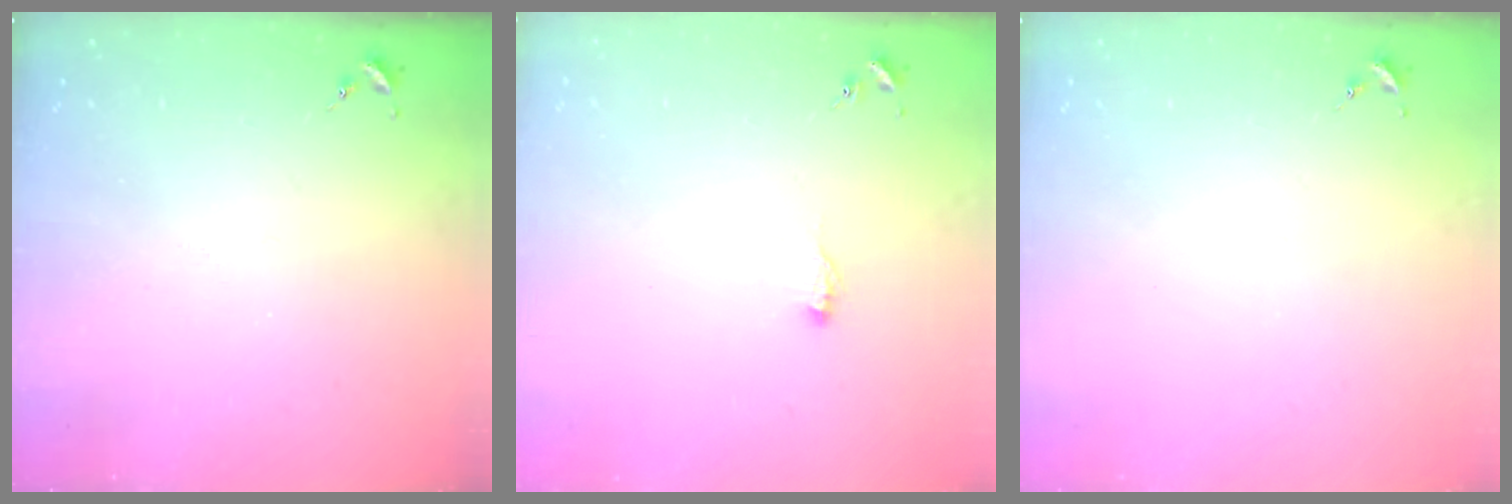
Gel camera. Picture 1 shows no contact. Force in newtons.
{"total": 6.0, "press": 6.0, "slide": 0.6}
{"total": 0.0}